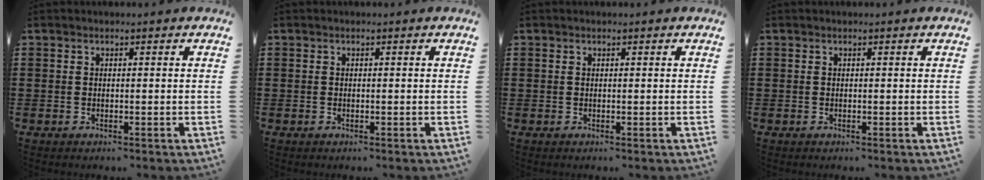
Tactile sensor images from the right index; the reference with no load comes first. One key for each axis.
{"total": 0.0}
{"total": 0.0}
{"total": 0.0}